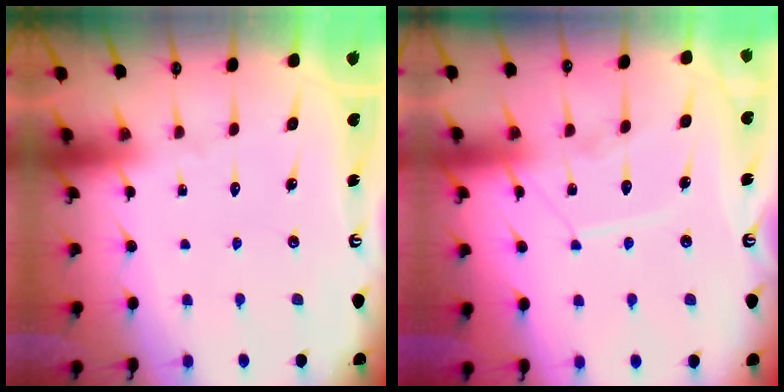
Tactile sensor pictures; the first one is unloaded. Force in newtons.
{"total": 9.9, "press": 9.9, "slide": 0.8}